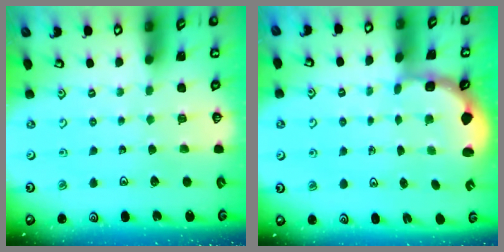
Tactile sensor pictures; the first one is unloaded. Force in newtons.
{"total": 2.7, "press": 2.0, "slide": 1.8}